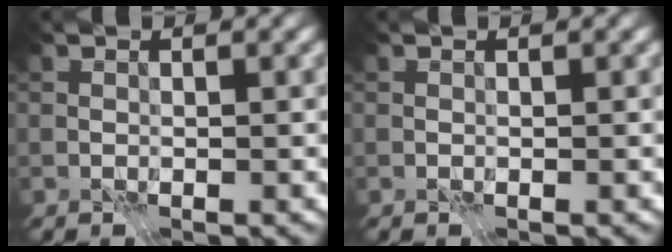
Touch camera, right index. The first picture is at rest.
{"total": 0.0}